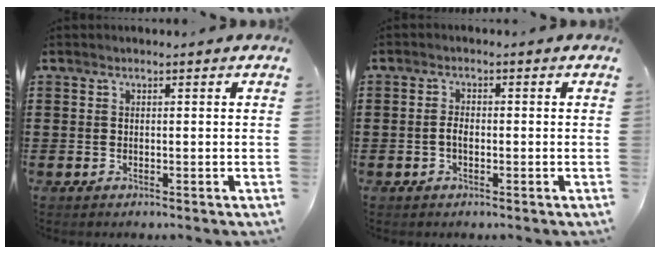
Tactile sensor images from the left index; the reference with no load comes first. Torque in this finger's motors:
{"motor_torque": [0.66, 0.63, 0.21, 0.05]}